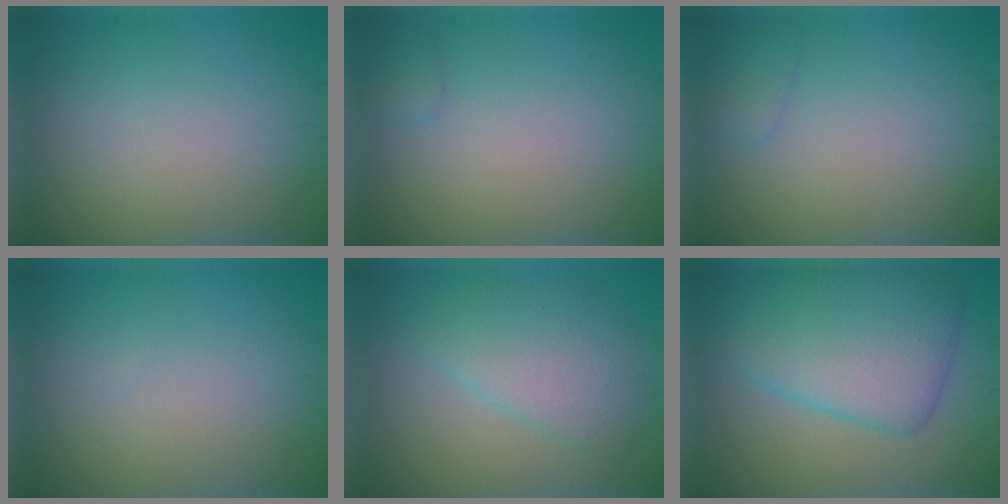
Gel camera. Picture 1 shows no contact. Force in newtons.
{"total": 0.7, "press": 0.7, "slide": 0.0}
{"total": 1.0, "press": 1.0, "slide": 0.1}
{"total": 0.0}
{"total": 4.0, "press": 4.0, "slide": 0.2}
{"total": 8.0, "press": 8.0, "slide": 0.1}